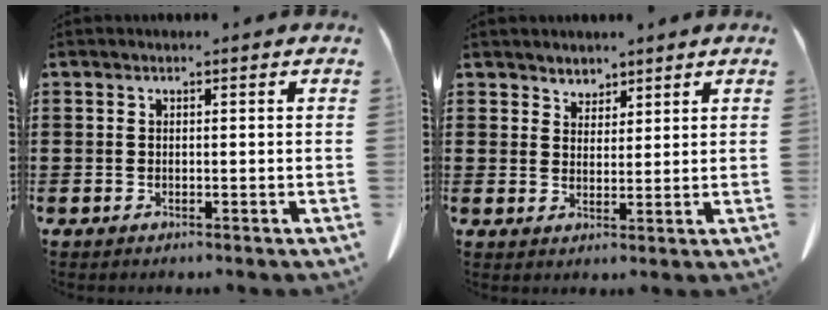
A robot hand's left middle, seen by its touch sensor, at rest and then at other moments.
{"total": 2.8, "force": [2.6, 1.0, -0.2], "torque": [-0.005, -0.002, 0.050]}